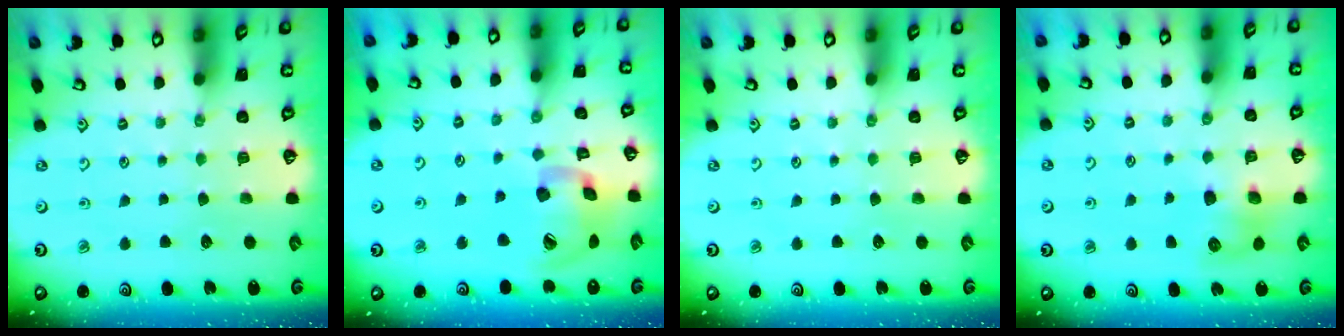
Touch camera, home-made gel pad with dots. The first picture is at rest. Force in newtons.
{"total": 17.0, "press": 16.8, "slide": 2.5}
{"total": 0.0}
{"total": 9.0, "press": 9.0, "slide": 0.9}